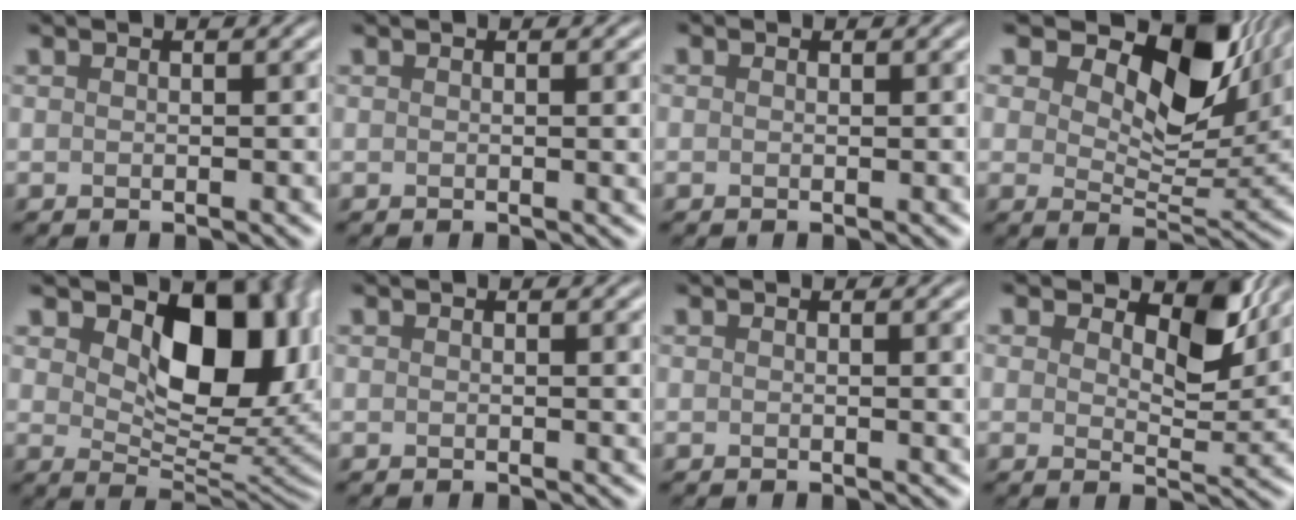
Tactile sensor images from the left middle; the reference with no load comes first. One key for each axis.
{"total": 1.8, "fx": 0.2, "fy": 0.5, "fz": 1.7, "tx": -0.016, "ty": 0.001, "tz": -0.001}
{"total": 0.0}
{"total": 11.7, "fx": 6.4, "fy": 5.9, "fz": 7.8, "tx": -0.117, "ty": -0.001, "tz": 0.099}
{"total": 9.9, "fx": 3.2, "fy": 5.8, "fz": 7.3, "tx": -0.108, "ty": -0.015, "tz": 0.050}
{"total": 0.9, "fx": 0.3, "fy": 0.2, "fz": 0.8, "tx": -0.006, "ty": 0.001, "tz": 0.002}
{"total": 1.5, "fx": 0.3, "fy": 0.4, "fz": 1.4, "tx": -0.012, "ty": 0.001, "tz": 0.001}
{"total": 6.1, "fx": 3.1, "fy": 3.1, "fz": 4.2, "tx": -0.062, "ty": -0.004, "tz": 0.037}